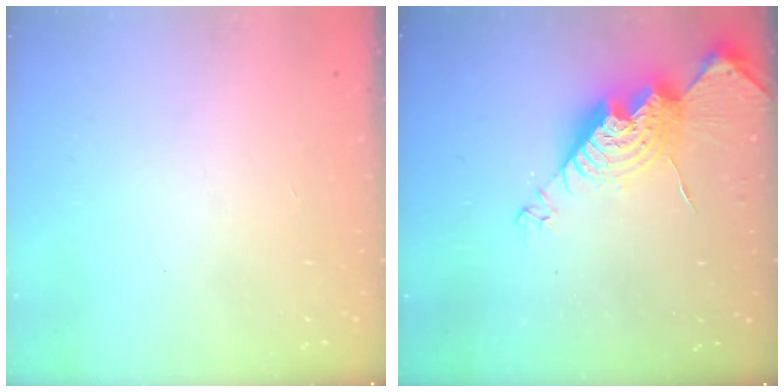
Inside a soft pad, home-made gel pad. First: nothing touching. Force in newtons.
{"total": 16.0, "press": 16.0, "slide": 1.0}